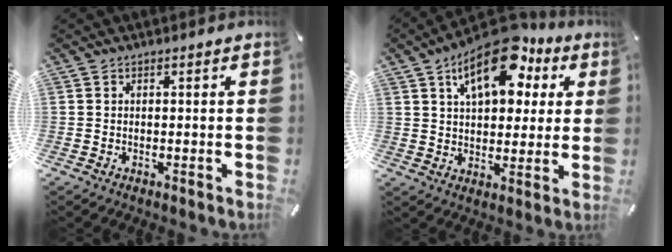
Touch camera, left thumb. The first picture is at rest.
{"total": 16.5, "force": [8.6, 9.0, 10.9], "torque": [-0.166, -0.027, 0.146]}